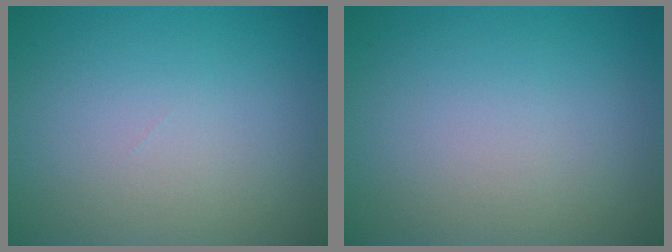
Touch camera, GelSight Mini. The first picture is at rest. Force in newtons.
{"total": 0.0}